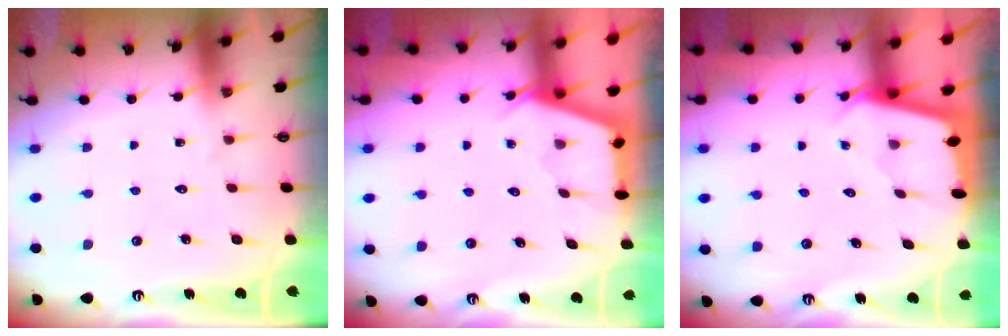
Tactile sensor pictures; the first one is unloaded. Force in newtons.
{"total": 2.9, "press": 2.9, "slide": 0.3}
{"total": 1.7, "press": 1.7, "slide": 0.0}